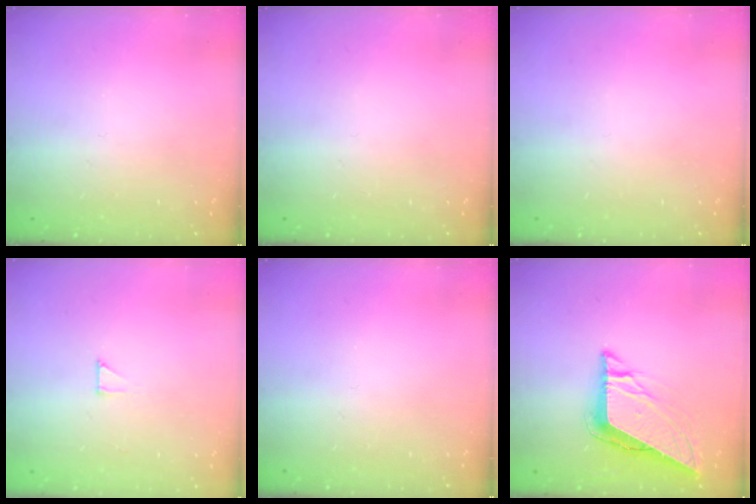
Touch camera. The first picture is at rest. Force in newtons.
{"total": 0.0}
{"total": 0.0}
{"total": 1.9, "press": 1.9, "slide": 0.1}
{"total": 0.0}
{"total": 8.7, "press": 8.6, "slide": 0.7}